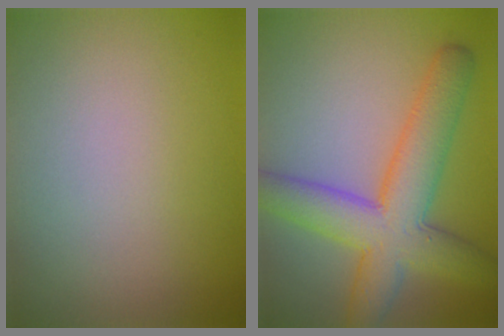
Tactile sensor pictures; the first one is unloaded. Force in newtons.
{"total": 8.1, "press": 8.1, "slide": 0.1}